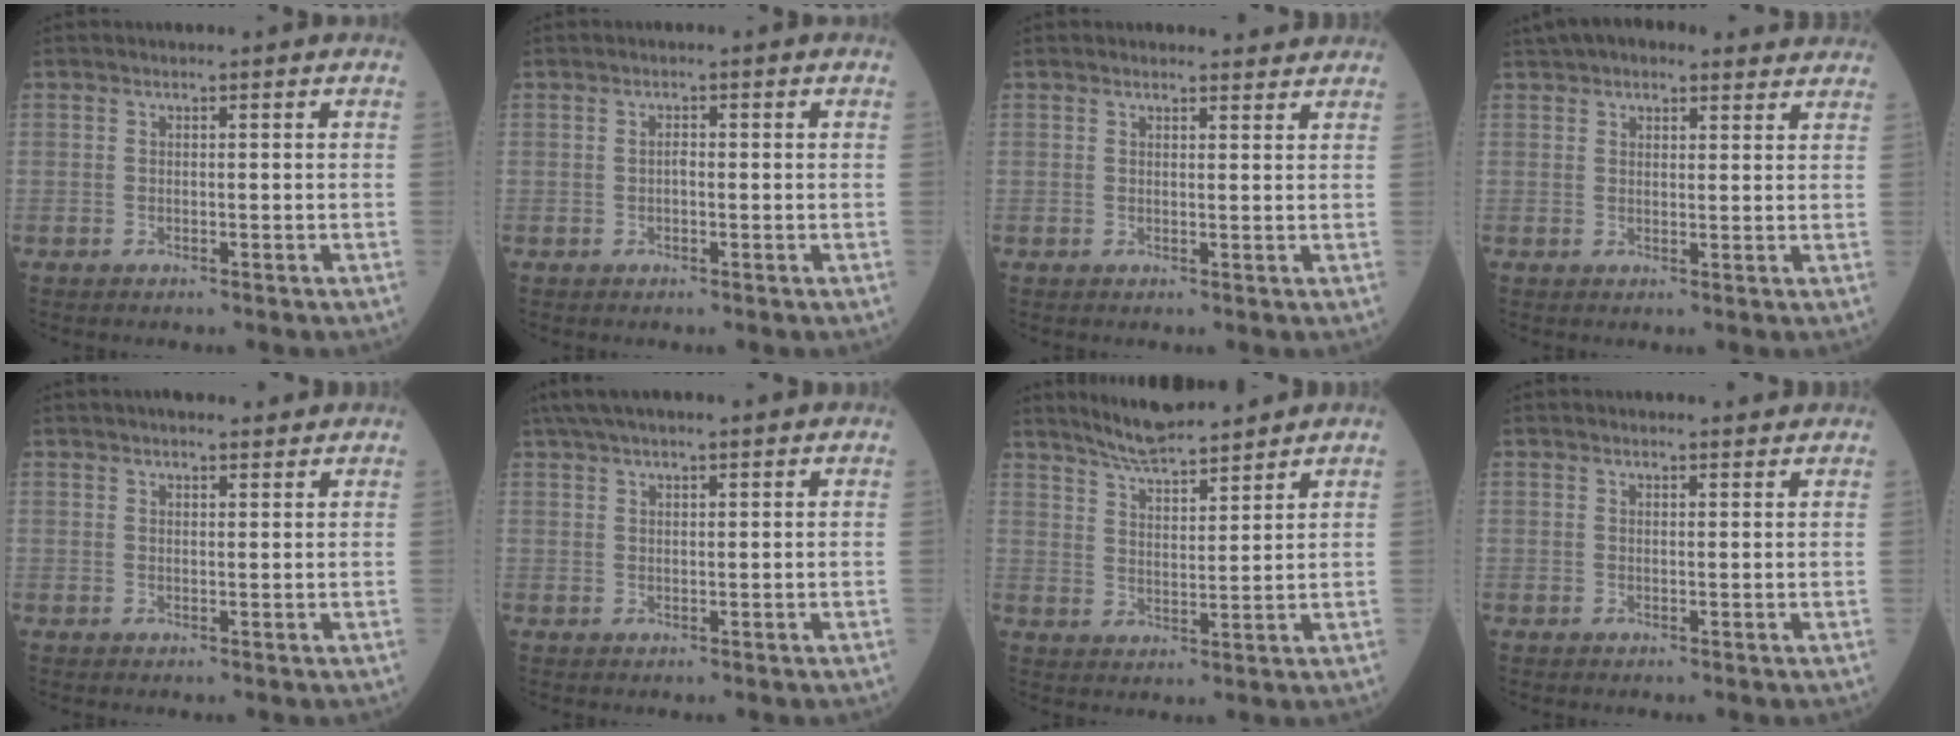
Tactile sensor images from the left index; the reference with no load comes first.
{"total": 0.9, "force": [-0.1, 0.4, 0.8], "torque": [-0.012, 0.004, -0.002]}
{"total": 2.8, "force": [2.7, 0.6, 0.0], "torque": [-0.002, 0.004, 0.028]}
{"total": 10.8, "force": [9.1, 3.9, 4.4], "torque": [-0.056, 0.043, 0.122]}
{"total": 5.7, "force": [5.1, 1.1, 2.3], "torque": [-0.027, 0.020, 0.067]}
{"total": 9.4, "force": [7.8, 1.3, 5.1], "torque": [-0.085, 0.046, 0.121]}
{"total": 9.3, "force": [8.5, 1.0, 3.6], "torque": [-0.065, 0.014, 0.150]}
{"total": 3.2, "force": [3.2, 0.5, 0.5], "torque": [-0.006, 0.010, 0.035]}